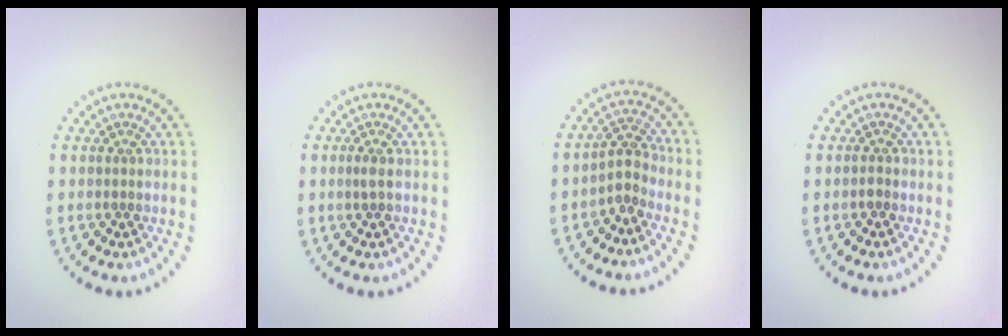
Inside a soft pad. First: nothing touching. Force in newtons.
{"total": 0.7, "press": 0.6, "slide": 0.3}
{"total": 2.1, "press": 1.5, "slide": 1.4}
{"total": 0.6, "press": 0.4, "slide": 0.4}